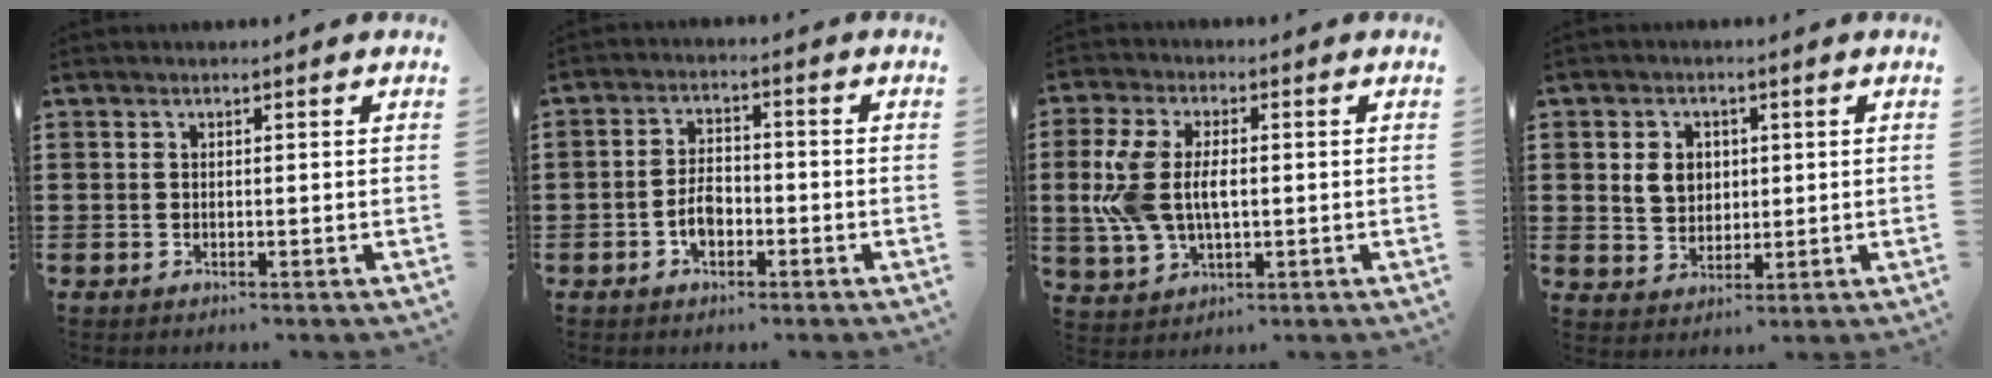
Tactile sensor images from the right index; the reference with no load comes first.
{"total": 4.1, "force": [-1.7, 2.3, 2.9], "torque": [-0.068, 0.001, -0.036]}
{"total": 8.9, "force": [0.3, 5.1, 7.3], "torque": [-0.180, 0.004, -0.002]}
{"total": 4.6, "force": [0.9, 3.7, 2.4], "torque": [-0.061, 0.012, 0.015]}